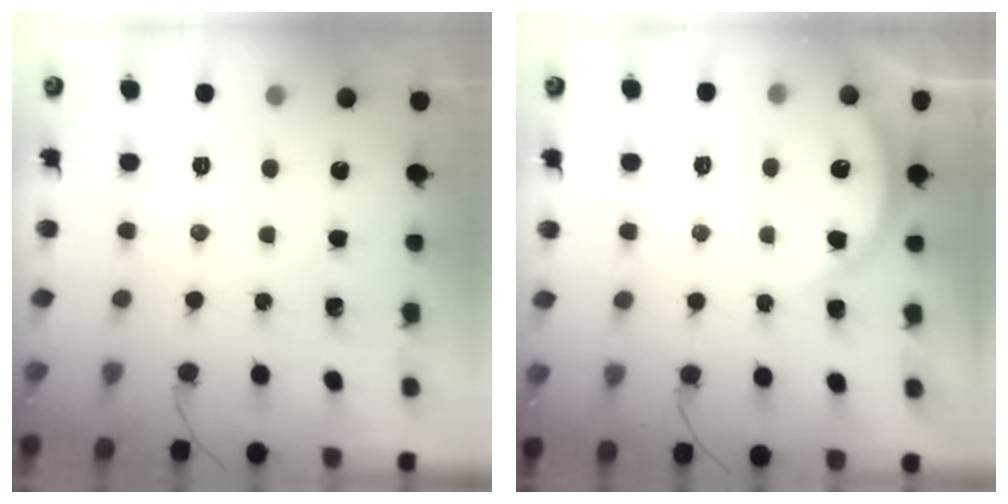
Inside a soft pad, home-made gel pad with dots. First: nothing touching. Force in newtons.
{"total": 3.0, "press": 2.9, "slide": 0.4}